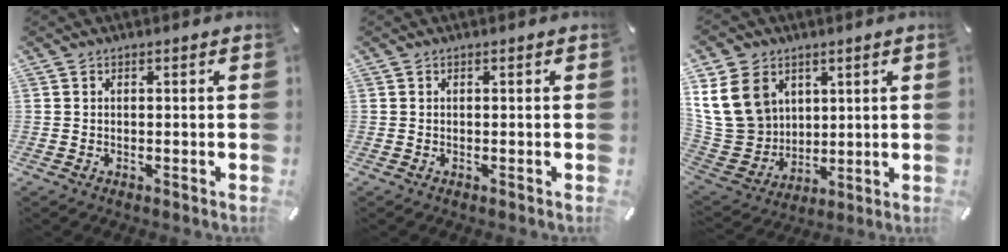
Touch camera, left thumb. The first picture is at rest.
{"total": 0.0}
{"total": 16.8, "force": [5.6, 14.0, 7.4], "torque": [-0.162, -0.022, 0.111]}